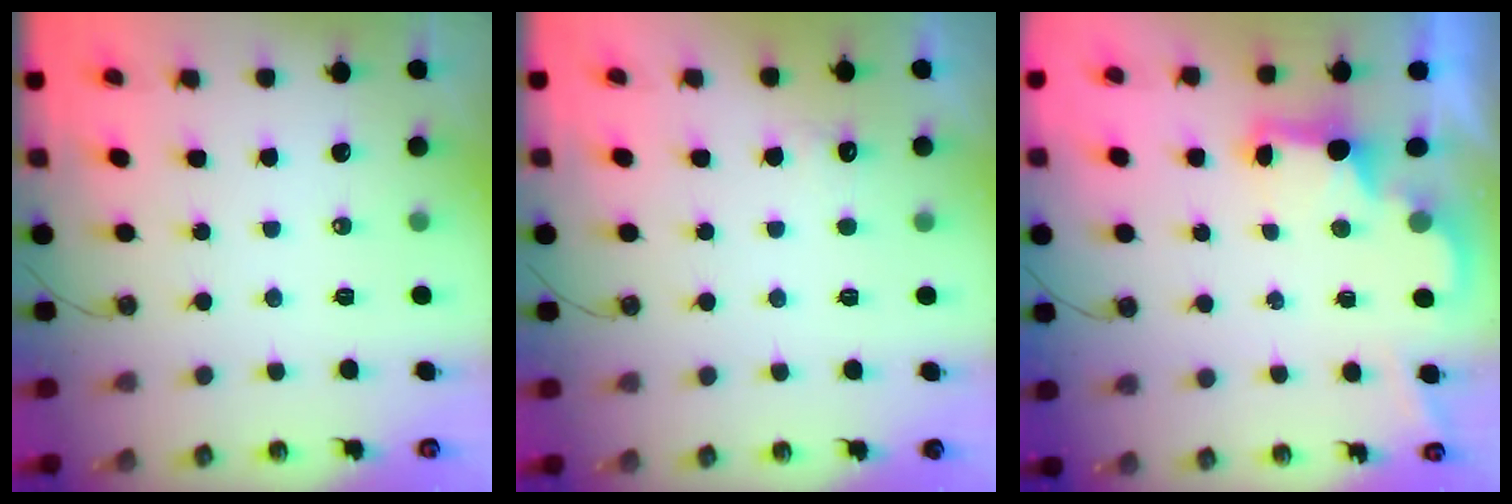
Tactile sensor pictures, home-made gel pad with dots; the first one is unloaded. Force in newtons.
{"total": 4.7, "press": 4.5, "slide": 1.1}
{"total": 2.3, "press": 2.2, "slide": 0.7}